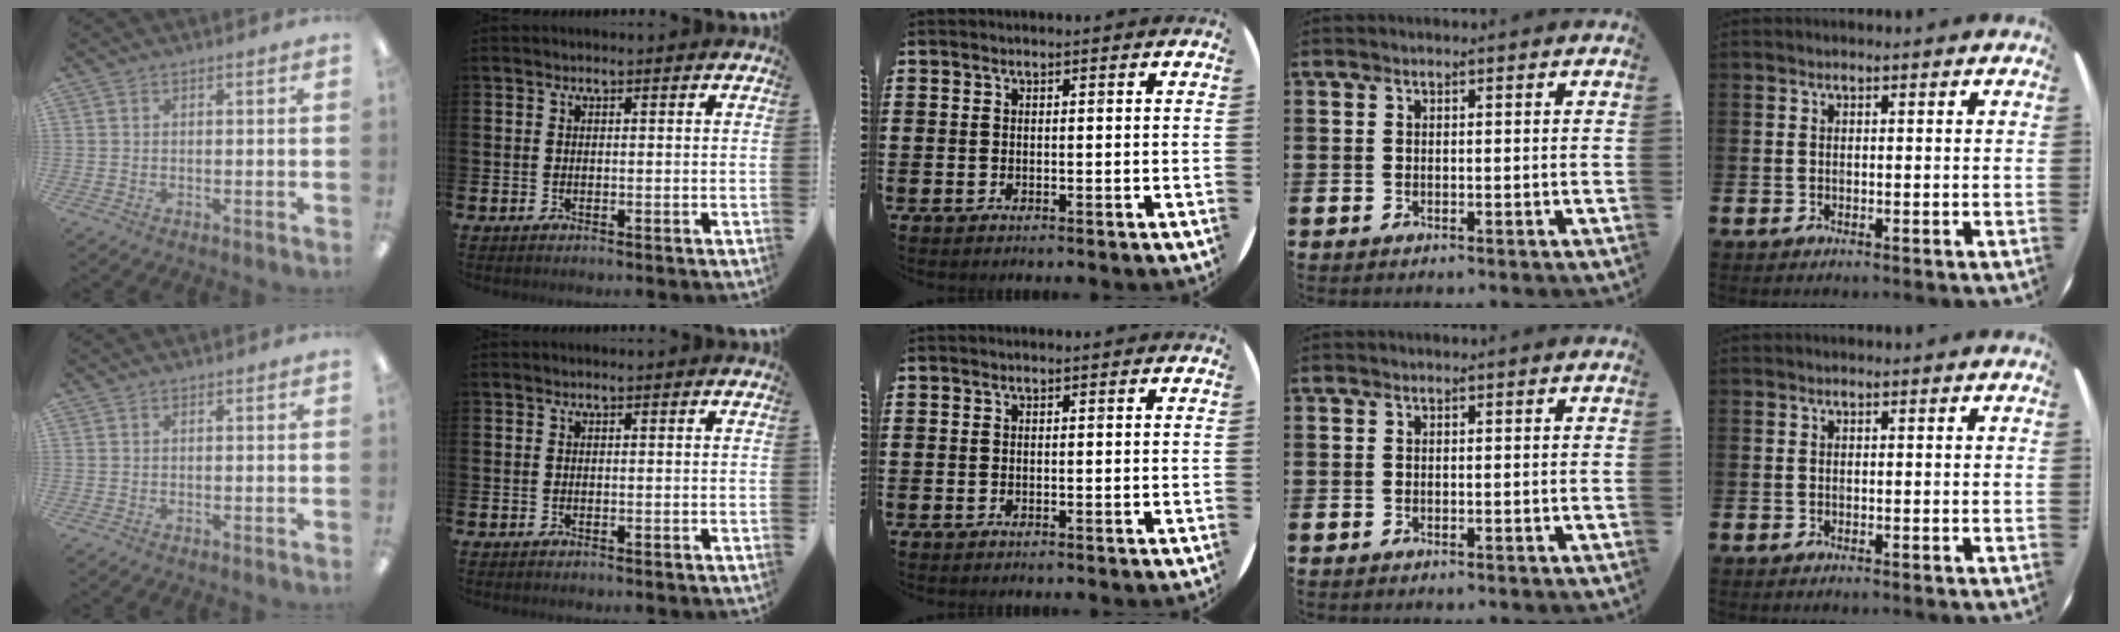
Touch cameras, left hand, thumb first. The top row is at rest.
{}